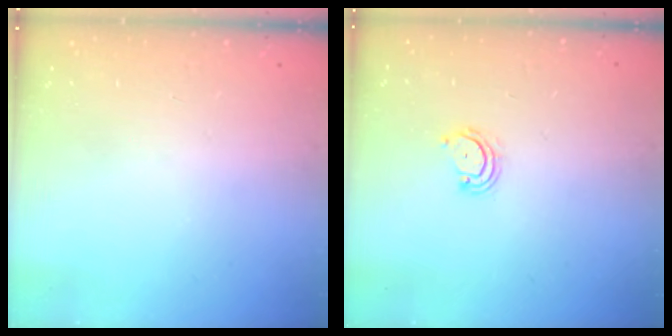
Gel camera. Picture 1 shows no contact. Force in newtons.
{"total": 3.9, "press": 3.9, "slide": 0.3}